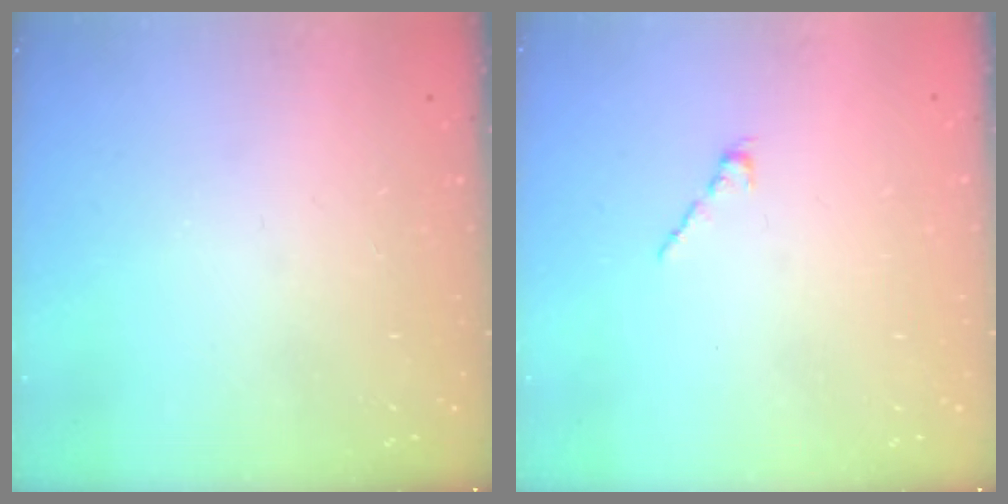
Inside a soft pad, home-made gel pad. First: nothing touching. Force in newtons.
{"total": 2.1, "press": 2.0, "slide": 0.7}